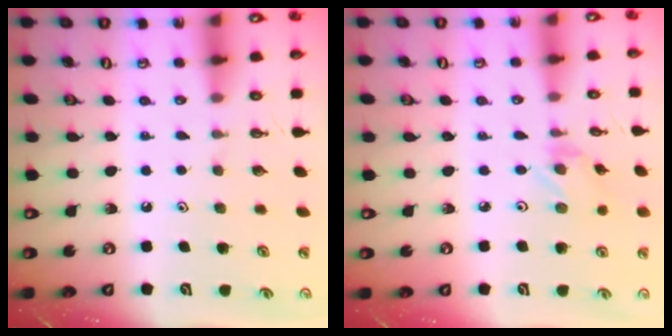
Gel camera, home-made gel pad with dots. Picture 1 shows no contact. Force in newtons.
{"total": 0.8, "press": 0.8, "slide": 0.1}